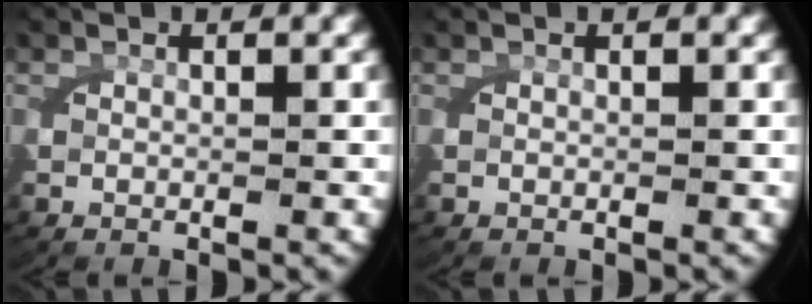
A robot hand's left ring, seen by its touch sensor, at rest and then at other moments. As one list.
[{"total": 0.0}]